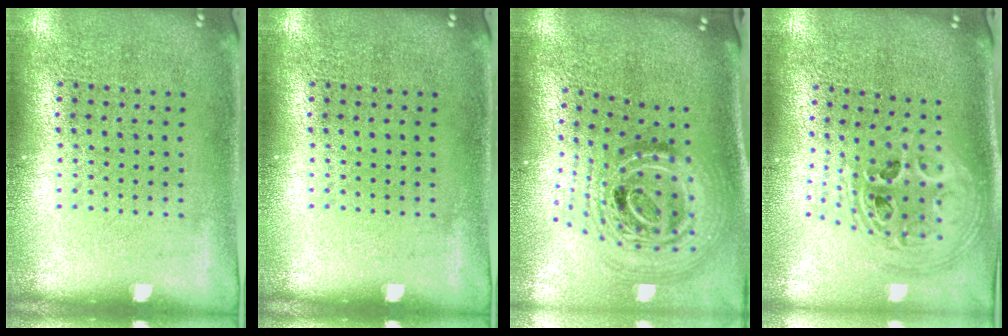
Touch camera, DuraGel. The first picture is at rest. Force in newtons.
{"total": 0.0}
{"total": 2.4, "press": 1.7, "slide": 1.6}
{"total": 2.5, "press": 1.9, "slide": 1.6}